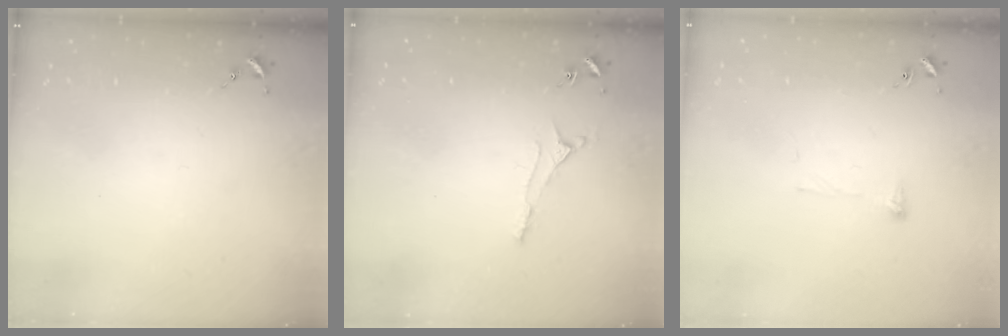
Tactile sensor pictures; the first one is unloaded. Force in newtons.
{"total": 4.7, "press": 4.7, "slide": 0.6}
{"total": 3.7, "press": 3.6, "slide": 0.7}